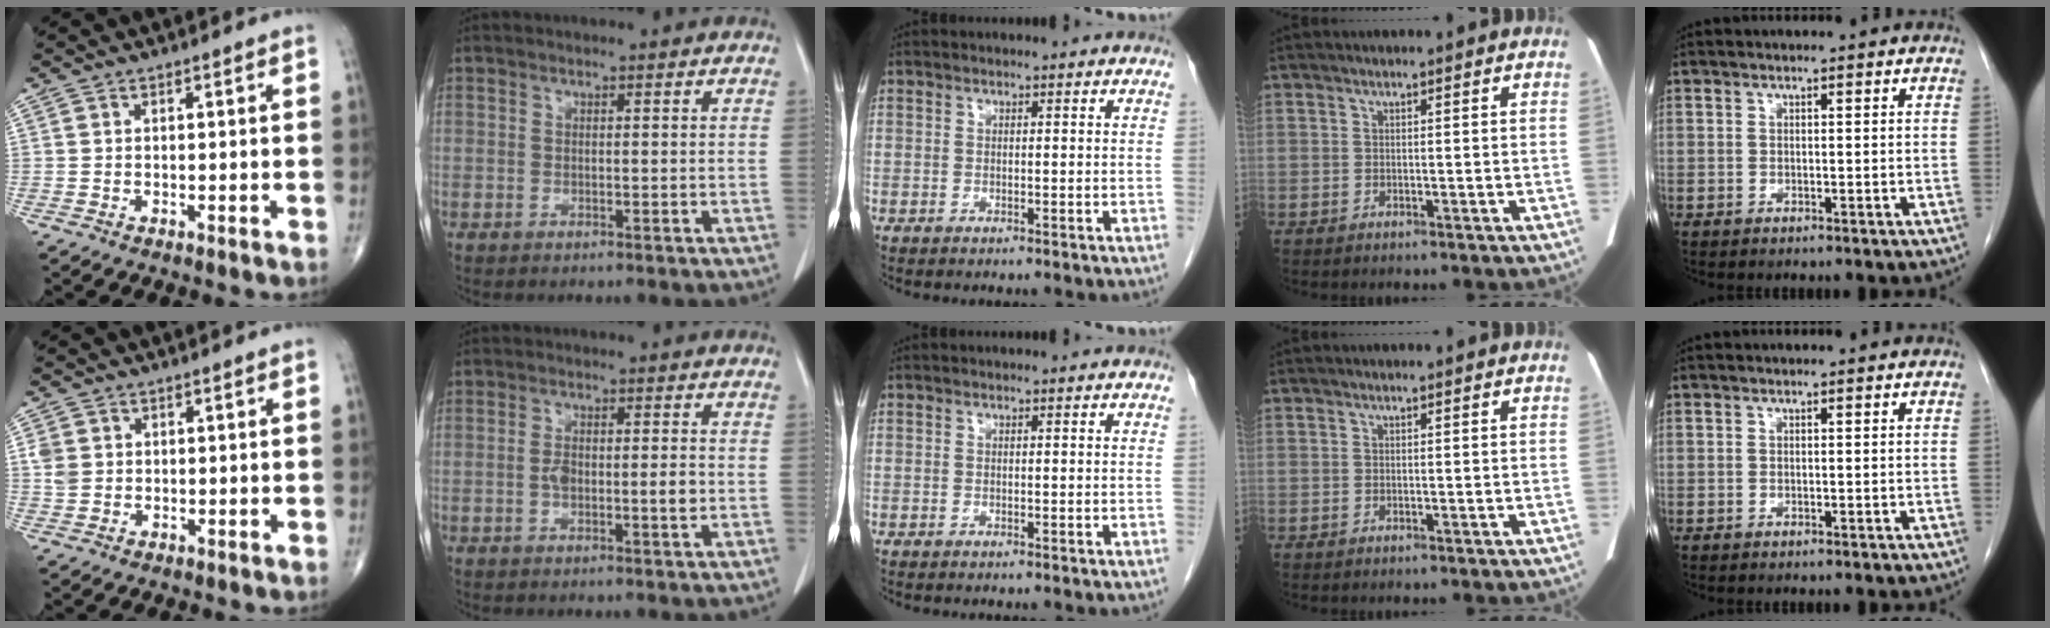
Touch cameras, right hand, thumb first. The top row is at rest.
{"thumb": {"total": 3.0, "force": [0.5, 2.6, 1.5], "torque": [-0.022, 0.003, 0.013]}, "index": {"total": 4.5, "force": [-0.7, 1.4, 4.3], "torque": [-0.081, 0.003, -0.011]}}